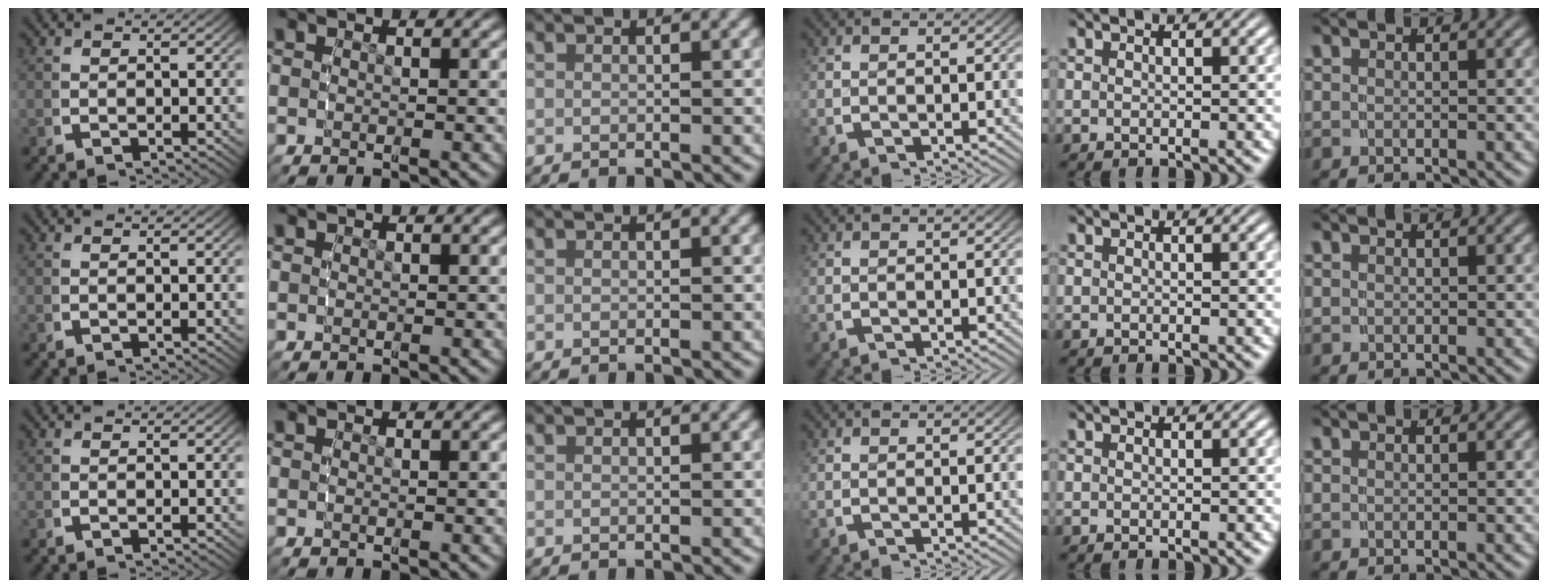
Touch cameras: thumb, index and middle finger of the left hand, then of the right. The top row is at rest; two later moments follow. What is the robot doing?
{"motion": "reach", "object": "shirt"}